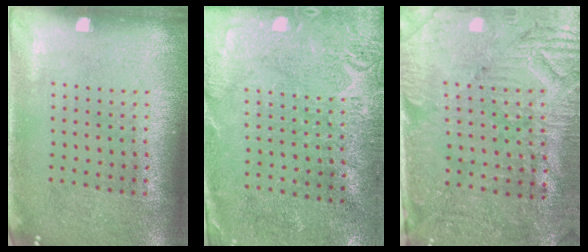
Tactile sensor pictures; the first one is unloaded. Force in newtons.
{"total": 2.7, "press": 2.6, "slide": 0.9}
{"total": 3.3, "press": 3.0, "slide": 1.3}